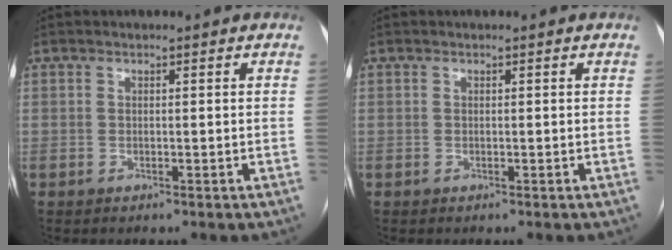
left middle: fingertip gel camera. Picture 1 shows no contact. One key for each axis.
{"total": 0.0}